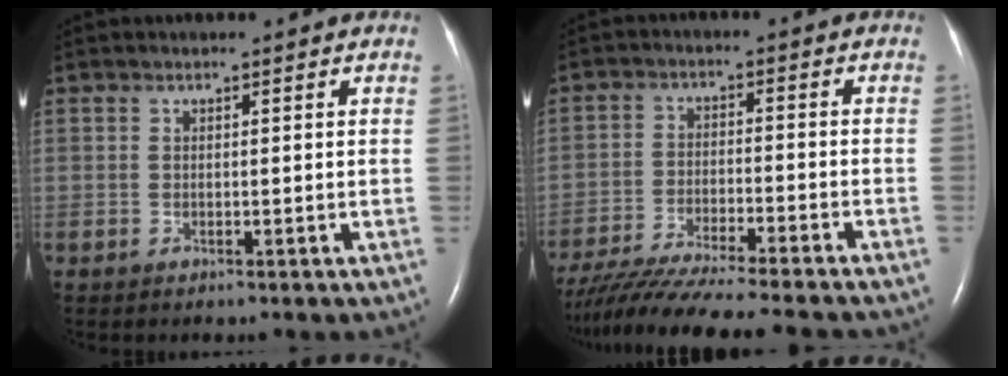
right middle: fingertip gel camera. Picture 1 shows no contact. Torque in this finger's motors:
{"motor_torque": [0.97, -1.02, 0.22, 0.14]}